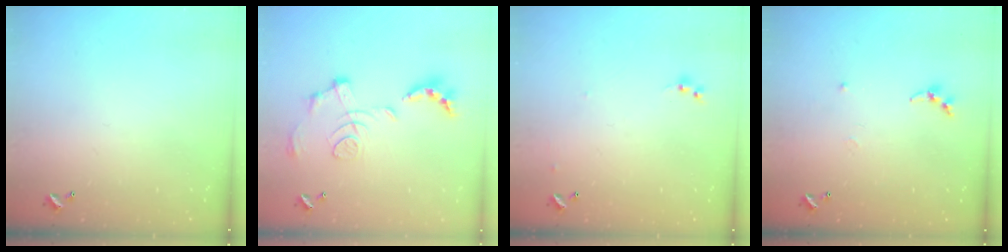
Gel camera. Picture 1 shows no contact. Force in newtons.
{"total": 1.6, "press": 0.9, "slide": 1.3}
{"total": 4.2, "press": 4.2, "slide": 0.6}
{"total": 7.4, "press": 7.3, "slide": 0.9}